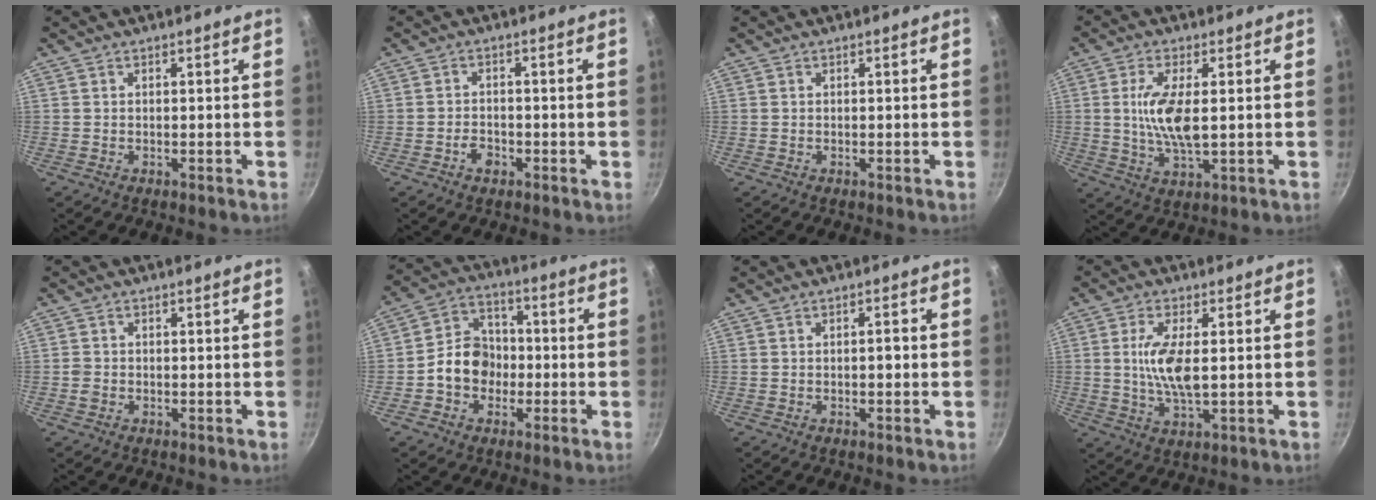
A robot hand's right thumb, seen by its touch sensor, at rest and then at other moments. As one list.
[{"total": 2.8, "force": [-1.4, 1.9, 1.5], "torque": [-0.018, 0.016, -0.025]}, {"total": 0.0}, {"total": 9.5, "force": [0.8, 3.4, 8.8], "torque": [-0.175, -0.007, 0.016]}, {"total": 1.5, "force": [-0.5, 1.2, 0.6], "torque": [-0.012, 0.005, -0.010]}, {"total": 10.0, "force": [-2.0, 8.4, 5.2], "torque": [-0.051, 0.033, -0.047]}, {"total": 1.6, "force": [-0.2, 0.7, 1.4], "torque": [-0.020, 0.006, -0.004]}, {"total": 8.6, "force": [0.7, 3.1, 8.0], "torque": [-0.162, -0.005, 0.014]}]